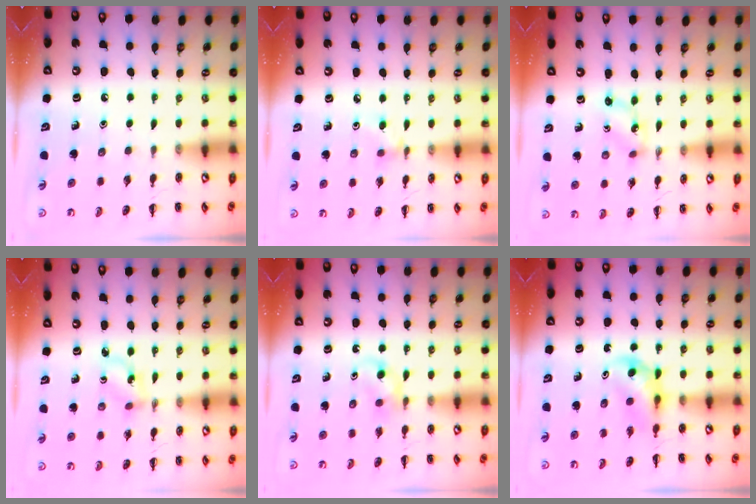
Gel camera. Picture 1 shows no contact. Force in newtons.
{"total": 3.0, "press": 2.8, "slide": 0.9}
{"total": 1.2, "press": 1.2, "slide": 0.1}
{"total": 1.5, "press": 1.4, "slide": 0.4}
{"total": 2.5, "press": 2.3, "slide": 1.1}
{"total": 4.0, "press": 3.8, "slide": 1.2}